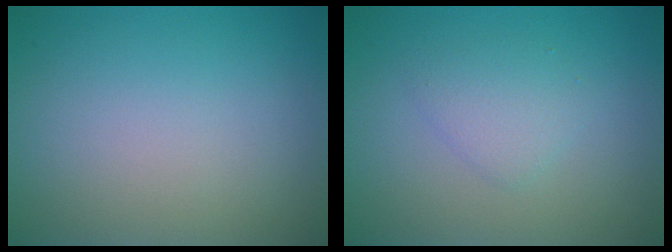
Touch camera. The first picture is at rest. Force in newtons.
{"total": 1.9, "press": 1.9, "slide": 0.2}